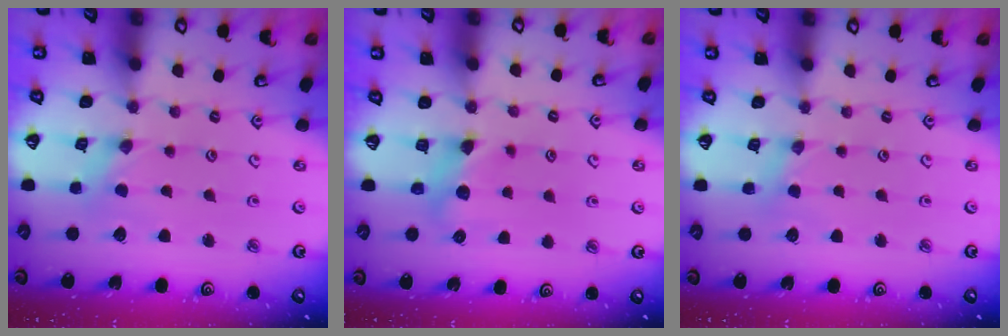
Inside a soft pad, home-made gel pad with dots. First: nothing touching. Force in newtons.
{"total": 5.8, "press": 5.8, "slide": 0.1}
{"total": 2.5, "press": 2.5, "slide": 0.4}